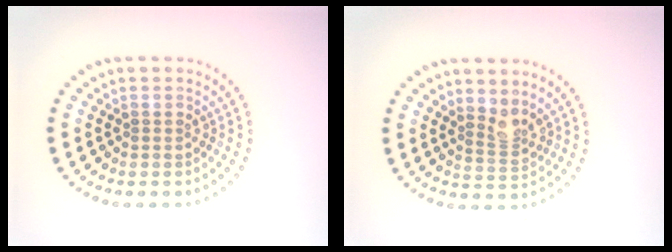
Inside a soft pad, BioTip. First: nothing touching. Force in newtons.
{"total": 2.0, "press": 1.5, "slide": 1.4}